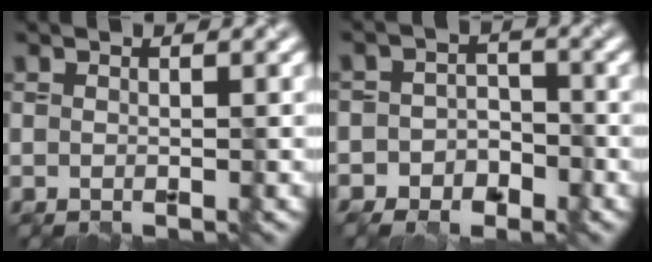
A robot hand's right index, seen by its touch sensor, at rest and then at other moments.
{"total": 2.8, "force": [-2.3, 1.6, 0.2], "torque": [-0.001, 0.006, -0.036]}